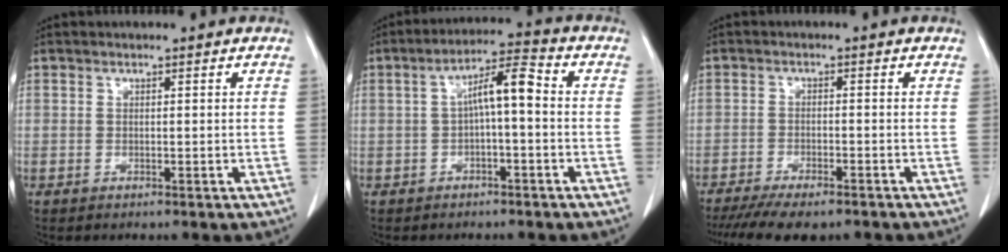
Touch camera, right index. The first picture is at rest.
{"total": 6.7, "force": [0.0, 1.4, 6.5], "torque": [-0.114, 0.029, -0.003]}
{"total": 10.3, "force": [-8.2, 2.9, 5.4], "torque": [-0.079, -0.011, -0.125]}